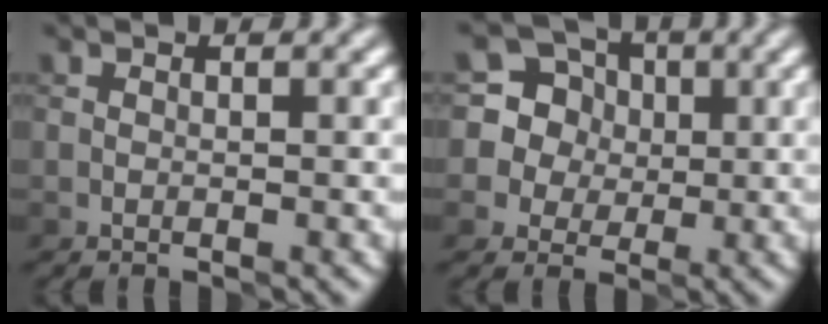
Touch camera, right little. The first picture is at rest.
{"total": 9.2, "force": [3.1, 8.2, 2.8], "torque": [-0.096, 0.038, 0.049]}